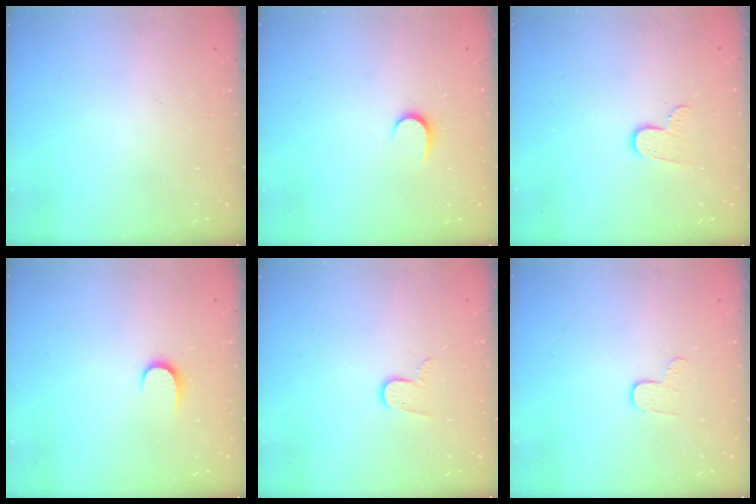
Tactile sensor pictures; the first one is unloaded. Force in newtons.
{"total": 5.2, "press": 5.2, "slide": 0.5}
{"total": 6.7, "press": 6.7, "slide": 0.5}
{"total": 6.6, "press": 6.6, "slide": 0.7}
{"total": 6.3, "press": 6.3, "slide": 0.6}
{"total": 3.5, "press": 3.5, "slide": 0.3}